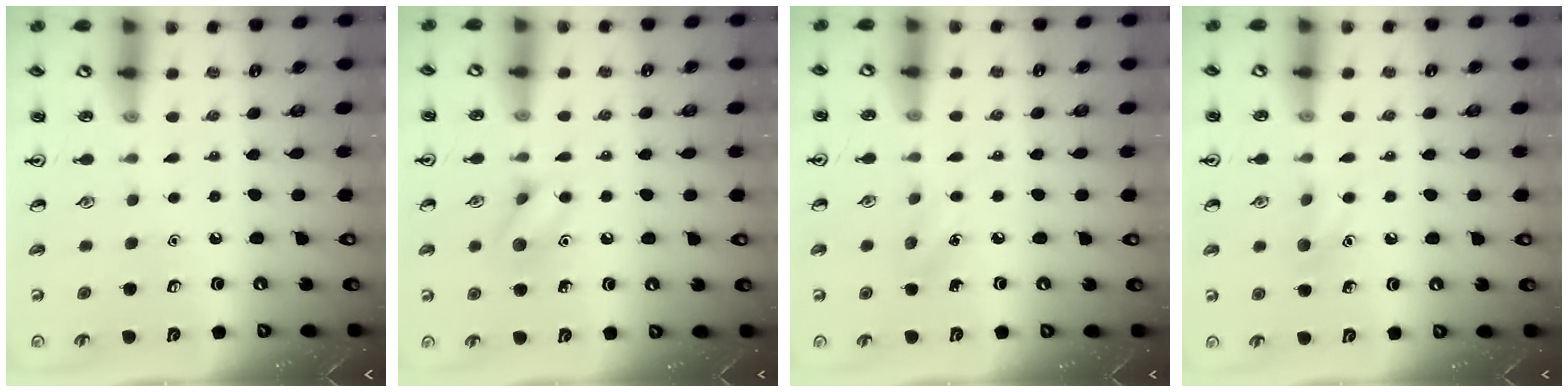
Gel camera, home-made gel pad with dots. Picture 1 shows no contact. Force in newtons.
{"total": 7.9, "press": 7.9, "slide": 0.6}
{"total": 4.8, "press": 4.6, "slide": 1.4}
{"total": 5.7, "press": 5.5, "slide": 1.5}